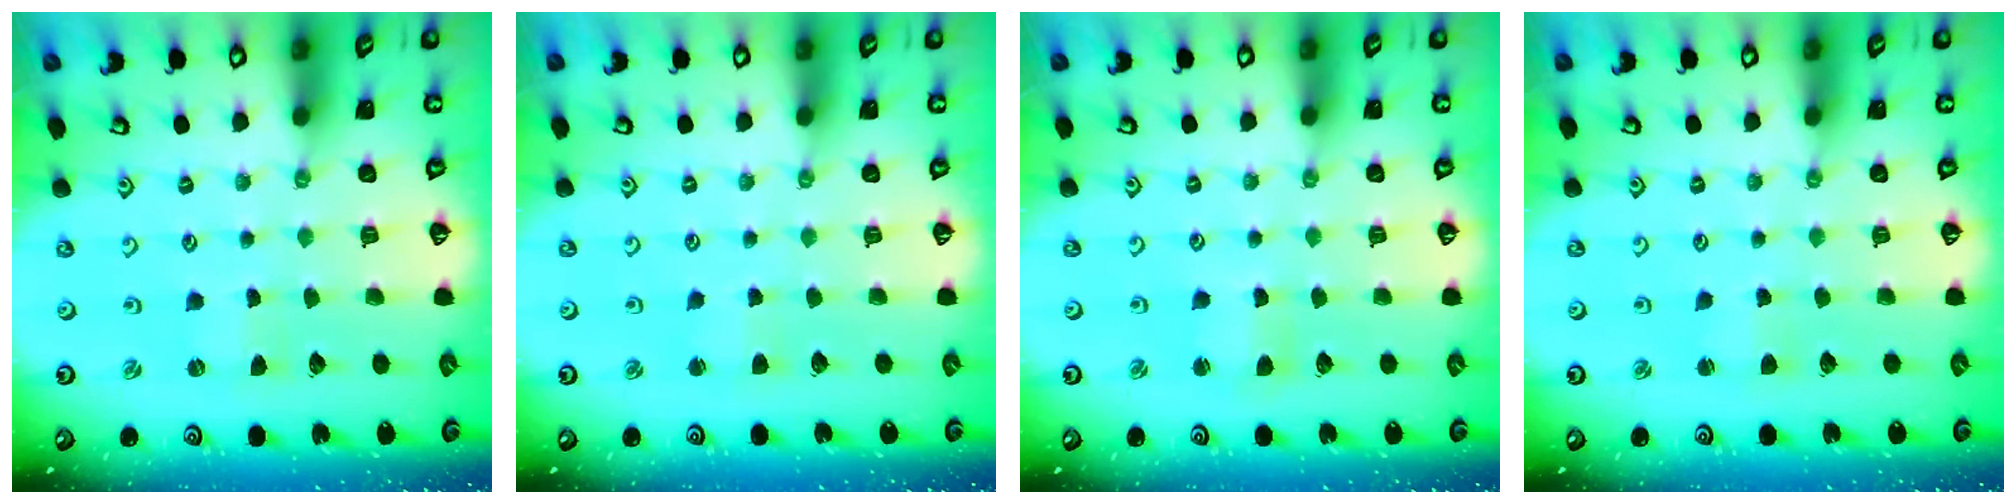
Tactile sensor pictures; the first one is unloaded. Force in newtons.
{"total": 2.2, "press": 2.2, "slide": 0.2}
{"total": 2.7, "press": 2.7, "slide": 0.3}
{"total": 2.7, "press": 2.6, "slide": 0.4}